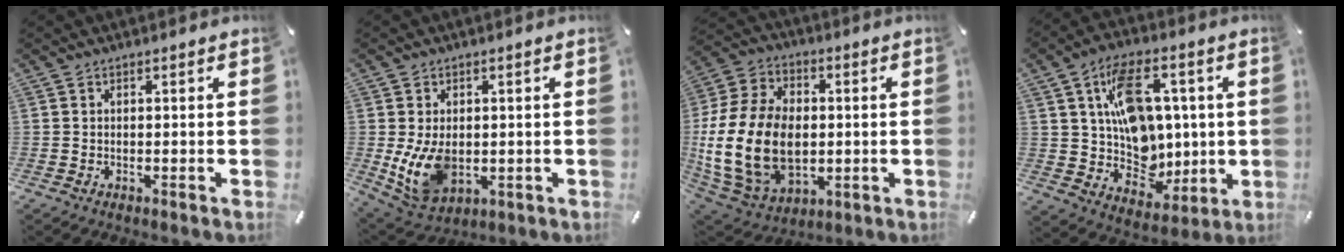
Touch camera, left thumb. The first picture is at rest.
{"total": 9.5, "force": [-0.5, 6.9, 6.6], "torque": [-0.135, -0.004, -0.003]}
{"total": 23.3, "force": [-2.0, 16.7, 16.1], "torque": [-0.355, 0.011, -0.025]}
{"total": 16.4, "force": [4.6, 12.4, 9.6], "torque": [-0.150, -0.008, 0.099]}